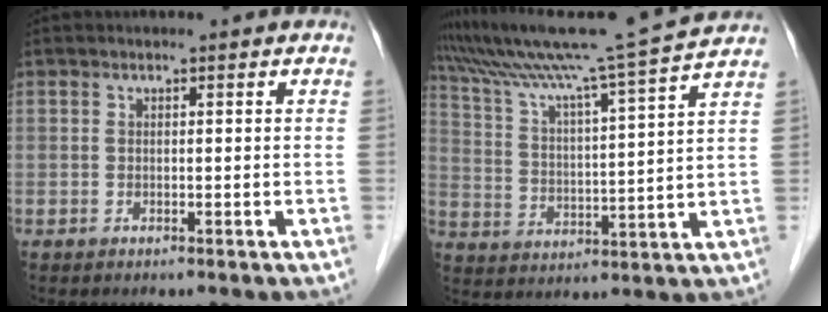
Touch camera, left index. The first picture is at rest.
{"total": 18.3, "force": [16.1, -3.2, 8.0], "torque": [-0.147, -0.028, 0.242]}